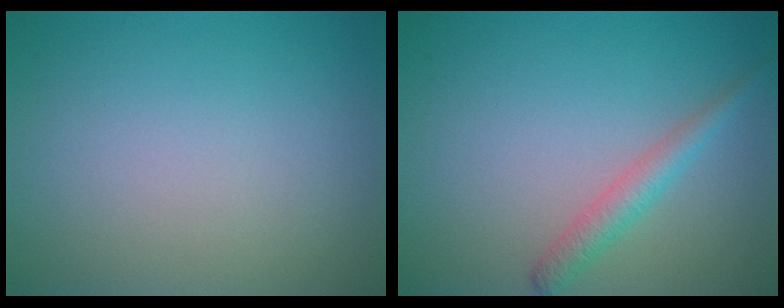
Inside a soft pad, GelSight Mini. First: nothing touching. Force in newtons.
{"total": 2.2, "press": 2.2, "slide": 0.1}